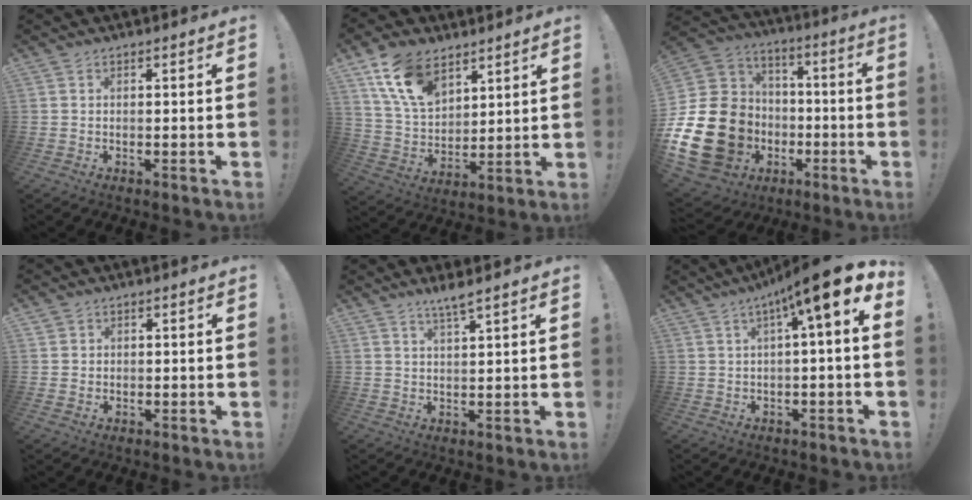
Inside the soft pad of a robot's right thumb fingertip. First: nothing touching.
{"total": 15.3, "force": [9.4, 9.2, 7.8], "torque": [-0.141, -0.042, 0.180]}
{"total": 27.7, "force": [-6.2, 22.2, 15.5], "torque": [-0.305, 0.031, -0.048]}
{"total": 1.7, "force": [0.7, 1.6, 0.2], "torque": [0.005, -0.004, 0.010]}
{"total": 4.1, "force": [3.1, -0.3, 2.7], "torque": [-0.057, -0.013, 0.053]}
{"total": 10.1, "force": [4.4, 0.2, 9.0], "torque": [-0.142, -0.033, 0.065]}